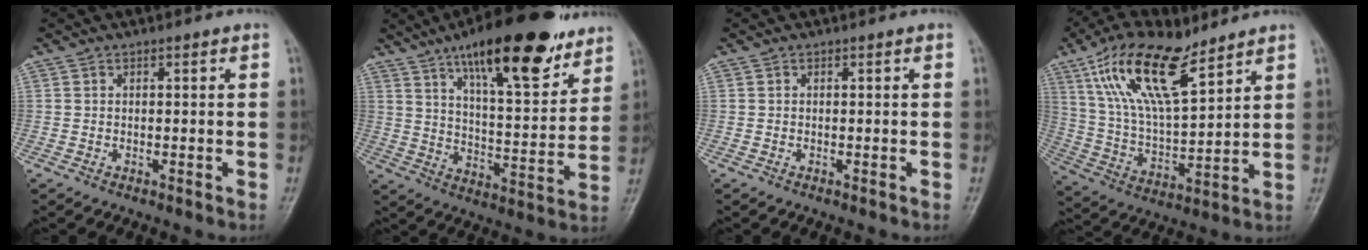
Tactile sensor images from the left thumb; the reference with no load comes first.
{"total": 22.1, "force": [14.4, 6.8, 15.4], "torque": [-0.204, -0.057, 0.227]}
{"total": 0.0}
{"total": 17.7, "force": [10.7, 6.5, 12.6], "torque": [-0.221, -0.036, 0.210]}